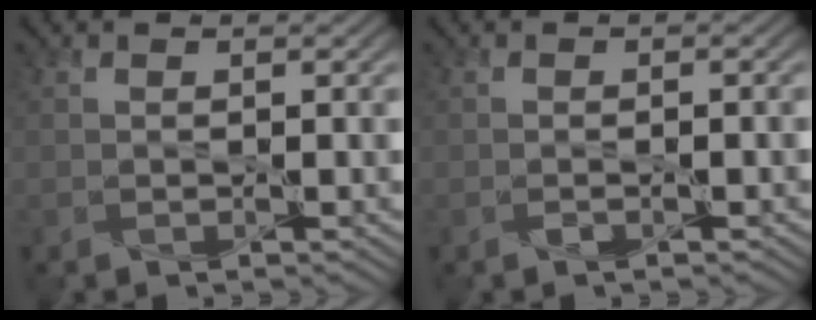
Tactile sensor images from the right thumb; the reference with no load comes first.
{"total": 0.7, "force": [-0.5, 0.2, 0.4], "torque": [-0.009, 0.000, -0.008]}